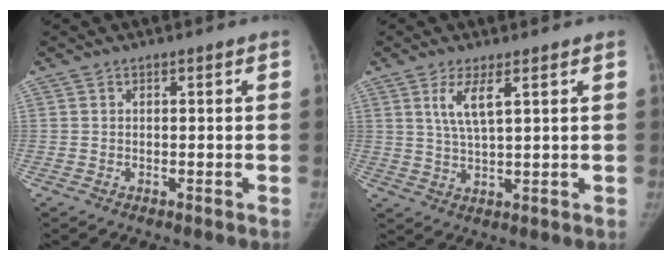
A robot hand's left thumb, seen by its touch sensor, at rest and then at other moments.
{"total": 5.0, "force": [2.3, 1.0, 4.4], "torque": [-0.091, -0.016, 0.052]}